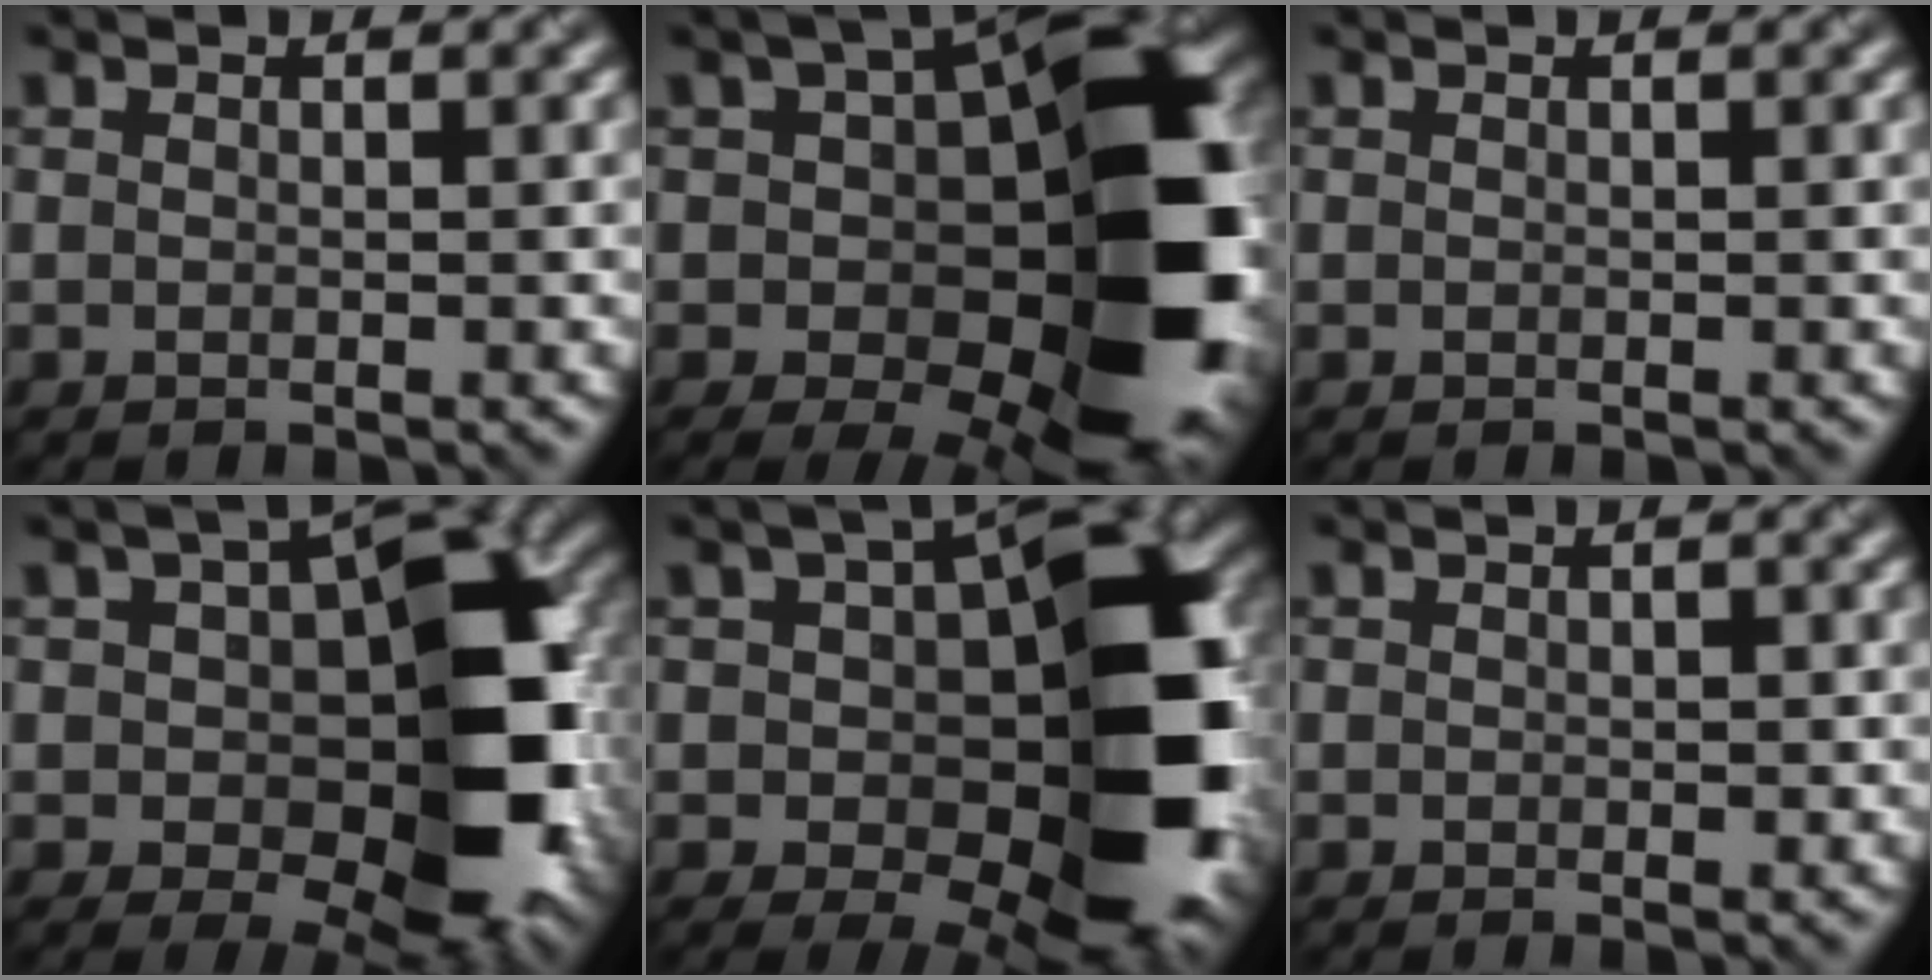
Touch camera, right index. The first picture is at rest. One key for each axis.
{"total": 15.2, "fx": -0.4, "fy": 8.2, "fz": 12.8, "tx": -0.145, "ty": -0.001, "tz": -0.014}
{"total": 0.0}
{"total": 12.6, "fx": -0.4, "fy": 7.4, "fz": 10.3, "tx": -0.124, "ty": -0.002, "tz": -0.003}
{"total": 13.9, "fx": -0.3, "fy": 7.8, "fz": 11.5, "tx": -0.132, "ty": -0.004, "tz": -0.007}
{"total": 0.6, "fx": -0.1, "fy": 0.4, "fz": 0.4, "tx": -0.005, "ty": -0.001, "tz": -0.001}